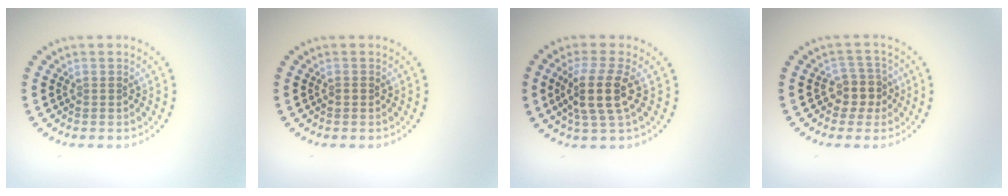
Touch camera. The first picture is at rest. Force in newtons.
{"total": 0.5, "press": 0.5, "slide": 0.1}
{"total": 4.0, "press": 3.3, "slide": 2.3}
{"total": 2.7, "press": 2.2, "slide": 1.5}